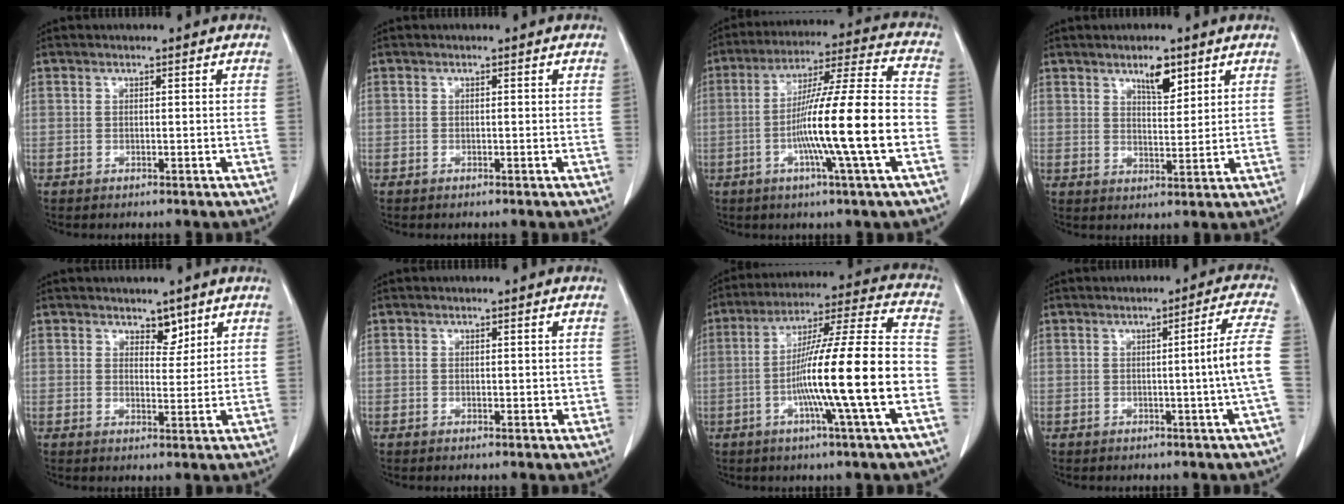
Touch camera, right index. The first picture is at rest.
{"total": 0.0}
{"total": 17.1, "force": [-4.1, -0.9, 16.5], "torque": [-0.280, 0.001, -0.078]}
{"total": 4.7, "force": [3.0, 1.5, 3.3], "torque": [-0.056, -0.002, 0.052]}
{"total": 2.9, "force": [2.1, 1.5, 1.3], "torque": [-0.013, -0.005, 0.035]}
{"total": 1.5, "force": [0.1, 0.8, 1.2], "torque": [-0.015, -0.002, 0.004]}
{"total": 18.4, "force": [-4.5, -0.8, 17.8], "torque": [-0.296, 0.001, -0.083]}
{"total": 6.2, "force": [-0.8, -1.7, 5.9], "torque": [-0.075, -0.003, -0.012]}